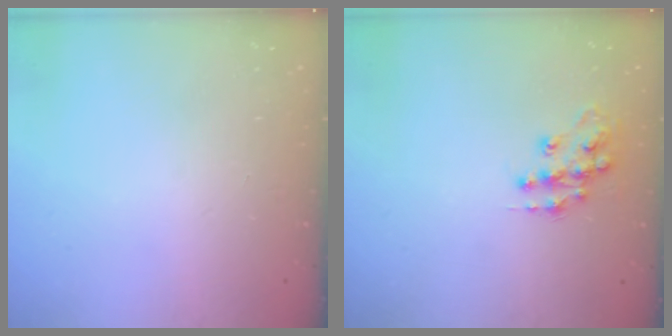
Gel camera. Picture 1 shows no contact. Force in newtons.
{"total": 11.5, "press": 11.5, "slide": 0.7}